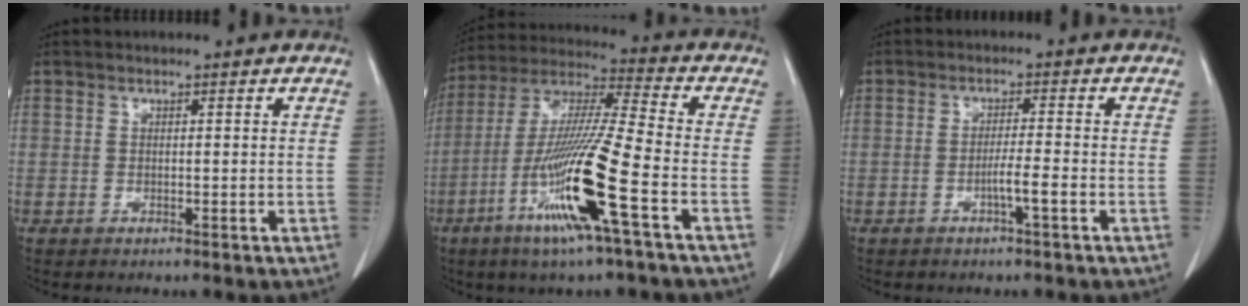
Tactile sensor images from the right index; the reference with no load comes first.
{"total": 16.7, "force": [-6.5, -0.5, 15.4], "torque": [-0.312, -0.019, -0.127]}
{"total": 3.0, "force": [-1.3, -0.4, 2.7], "torque": [-0.043, 0.000, -0.024]}